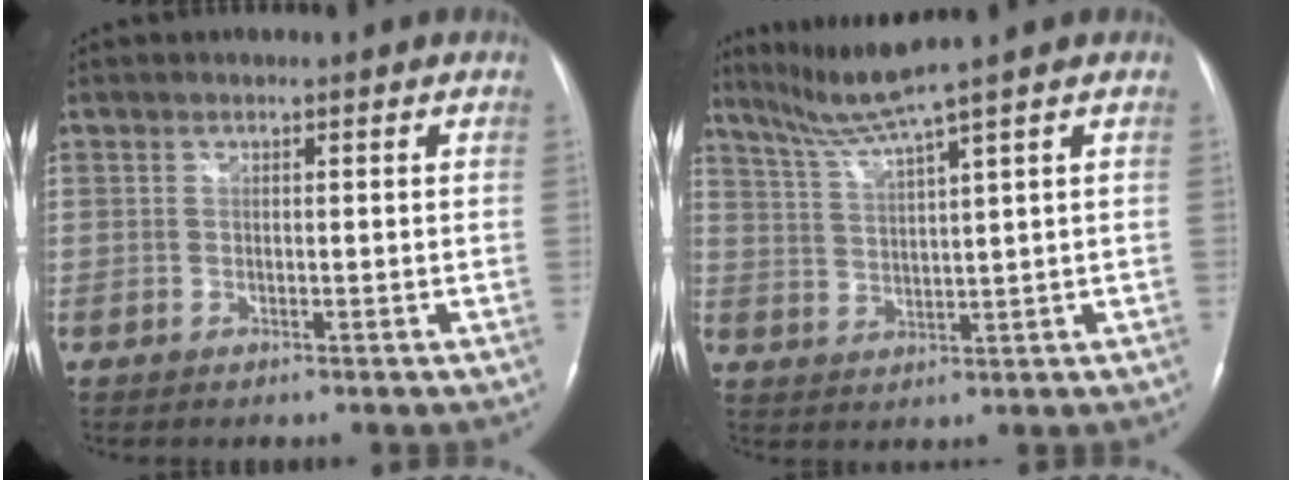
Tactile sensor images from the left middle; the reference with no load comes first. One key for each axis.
{"total": 6.2, "fx": 4.8, "fy": -2.4, "fz": 3.0, "tx": -0.067, "ty": -0.008, "tz": 0.101}